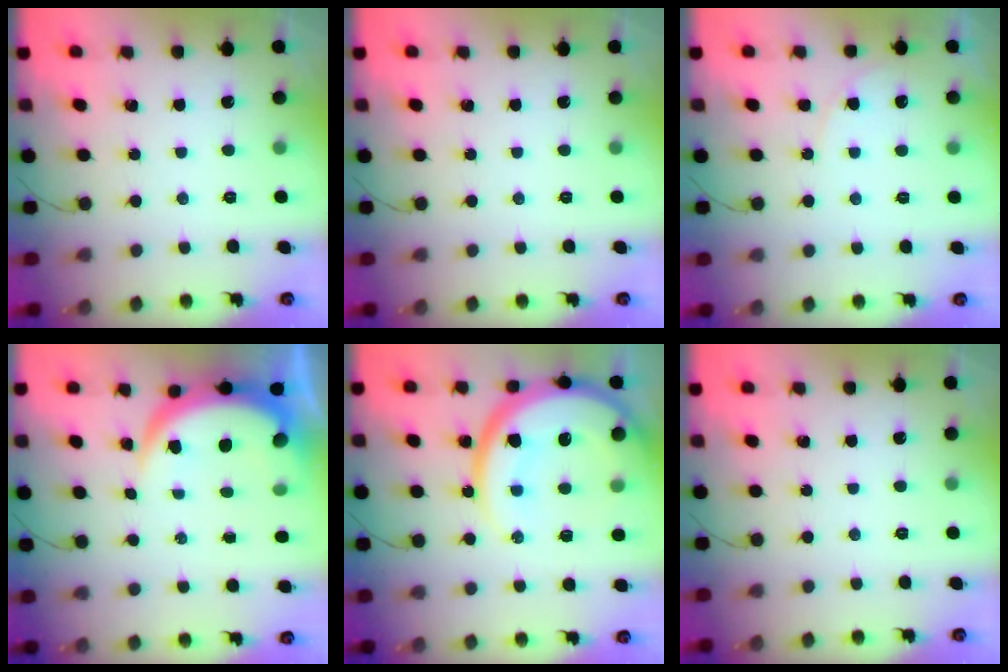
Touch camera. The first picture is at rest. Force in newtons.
{"total": 0.0}
{"total": 4.5, "press": 4.5, "slide": 0.7}
{"total": 8.0, "press": 7.9, "slide": 1.1}
{"total": 20.9, "press": 20.8, "slide": 1.8}
{"total": 0.0}